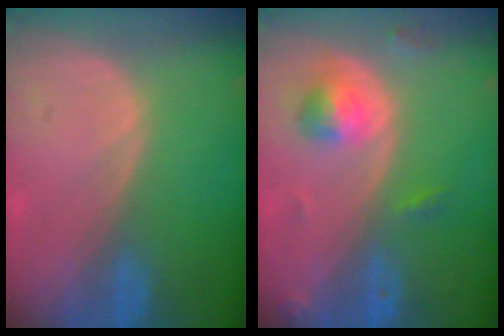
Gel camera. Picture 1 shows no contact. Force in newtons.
{"total": 4.6, "press": 4.6, "slide": 0.3}